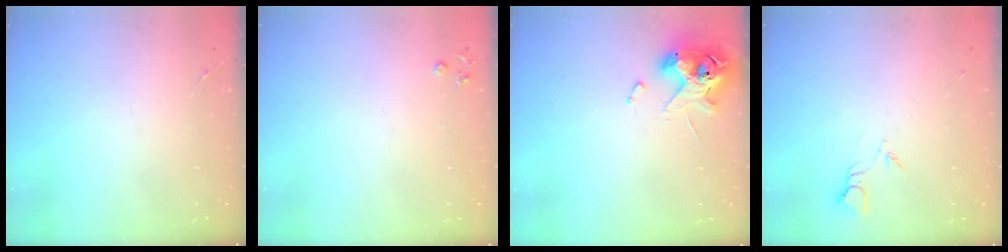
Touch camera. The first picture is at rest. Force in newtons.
{"total": 3.9, "press": 3.8, "slide": 0.6}
{"total": 11.6, "press": 11.4, "slide": 2.0}
{"total": 2.7, "press": 2.7, "slide": 0.3}